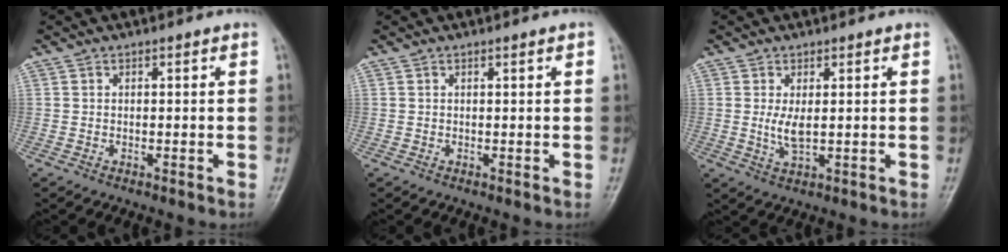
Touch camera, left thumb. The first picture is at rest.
{"total": 0.8, "force": [0.4, 0.1, 0.7], "torque": [-0.012, 0.001, 0.004]}
{"total": 3.7, "force": [0.5, 1.5, 3.4], "torque": [-0.064, -0.012, 0.015]}